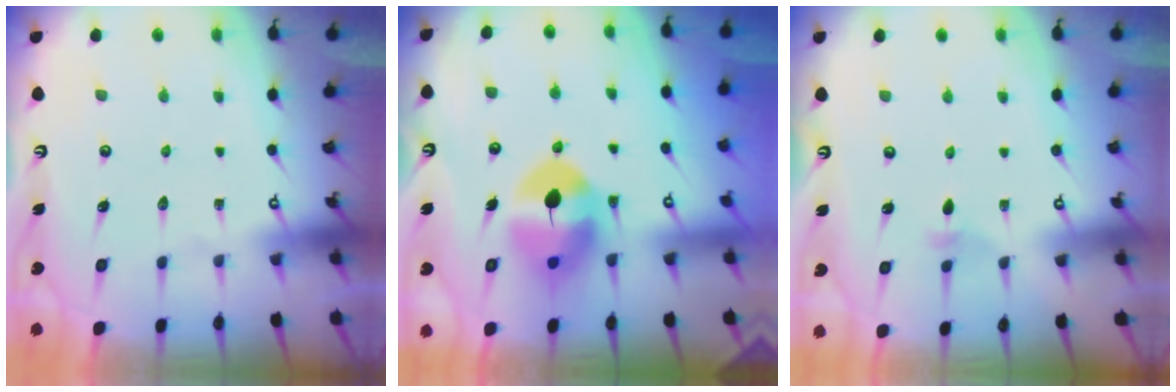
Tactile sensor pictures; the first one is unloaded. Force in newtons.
{"total": 9.1, "press": 8.9, "slide": 1.6}
{"total": 2.2, "press": 2.2, "slide": 0.5}